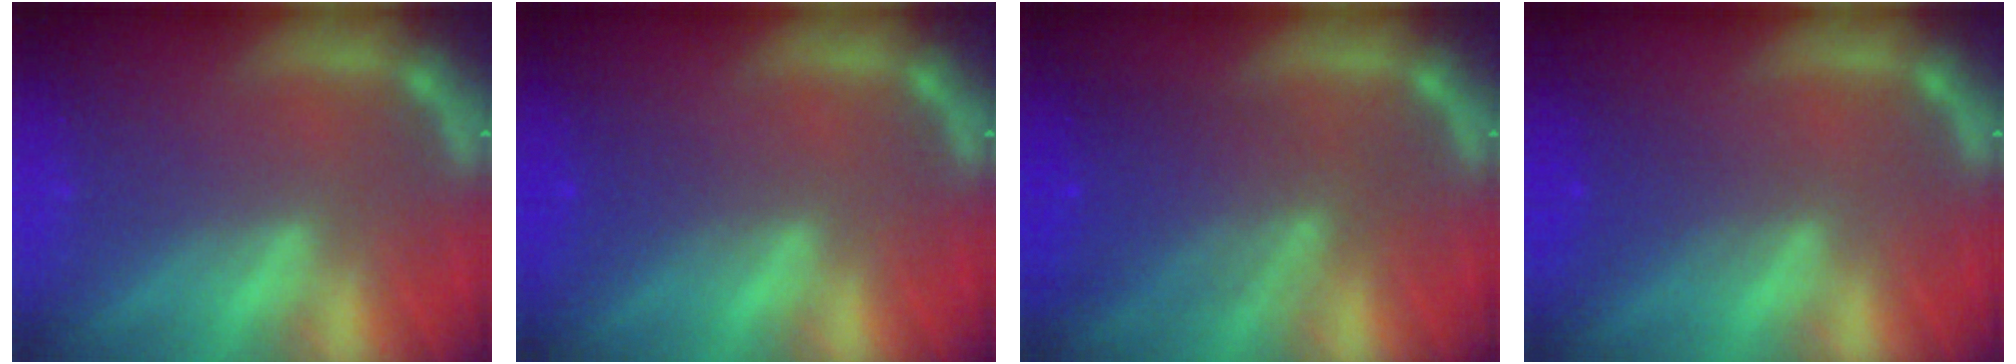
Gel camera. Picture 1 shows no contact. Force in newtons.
{"total": 1.5}
{"total": 6.0}
{"total": 2.0}